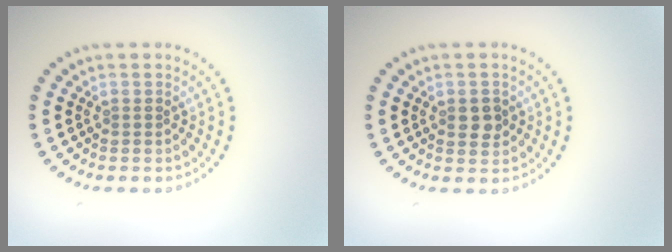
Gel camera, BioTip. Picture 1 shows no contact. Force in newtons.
{"total": 1.9, "press": 1.9, "slide": 0.1}